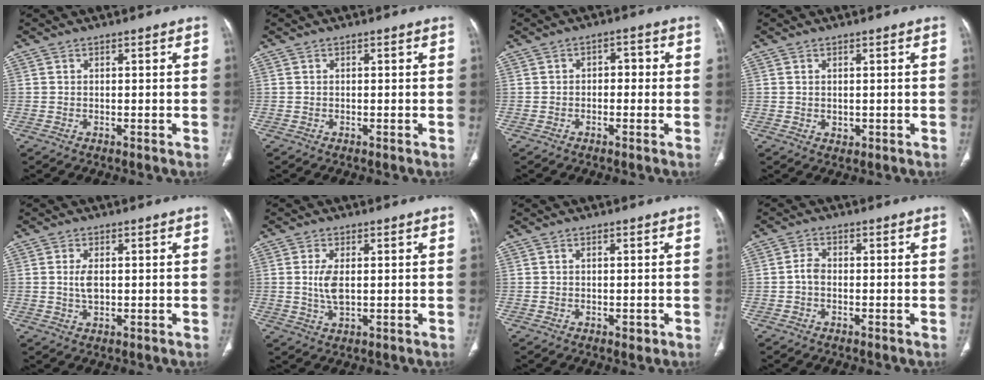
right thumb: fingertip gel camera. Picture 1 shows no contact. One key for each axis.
{"total": 0.0}
{"total": 3.0, "fx": -0.4, "fy": 2.1, "fz": 2.1, "tx": -0.010, "ty": 0.016, "tz": -0.015}
{"total": 1.3, "fx": 0.1, "fy": 1.0, "fz": 0.8, "tx": -0.015, "ty": -0.003, "tz": 0.007}
{"total": 3.1, "fx": 0.2, "fy": 1.7, "fz": 2.6, "tx": -0.053, "ty": -0.001, "tz": 0.005}
{"total": 4.5, "fx": 0.3, "fy": 2.1, "fz": 4.0, "tx": -0.088, "ty": -0.005, "tz": 0.010}
{"total": 1.3, "fx": -0.3, "fy": 0.8, "fz": 1.0, "tx": -0.012, "ty": -0.002, "tz": -0.001}
{"total": 2.2, "fx": -0.5, "fy": 1.5, "fz": 1.6, "tx": -0.028, "ty": 0.007, "tz": -0.016}